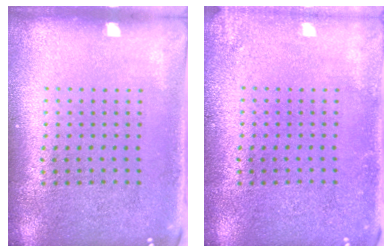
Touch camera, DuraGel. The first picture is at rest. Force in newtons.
{"total": 1.2, "press": 1.2, "slide": 0.0}